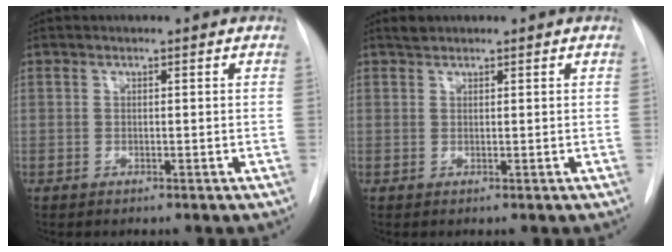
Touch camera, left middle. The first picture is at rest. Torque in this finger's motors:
{"motor_torque": [0.14, -0.12, 0.05, 0.00]}